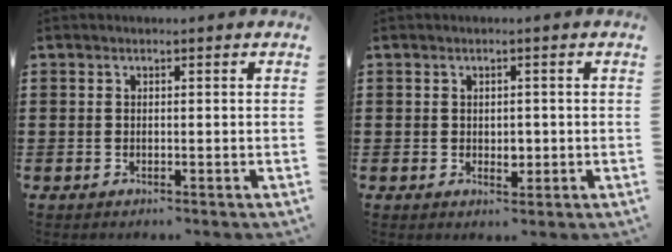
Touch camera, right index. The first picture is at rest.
{"total": 2.0, "force": [0.0, 1.4, 1.4], "torque": [-0.019, 0.002, -0.002]}